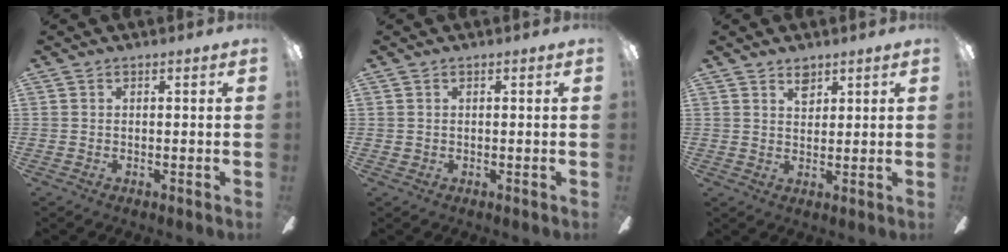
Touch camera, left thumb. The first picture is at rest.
{"total": 0.6, "force": [0.1, 0.6, 0.2], "torque": [-0.004, 0.006, 0.001]}
{"total": 3.5, "force": [2.5, 2.1, 1.3], "torque": [-0.007, -0.010, 0.042]}